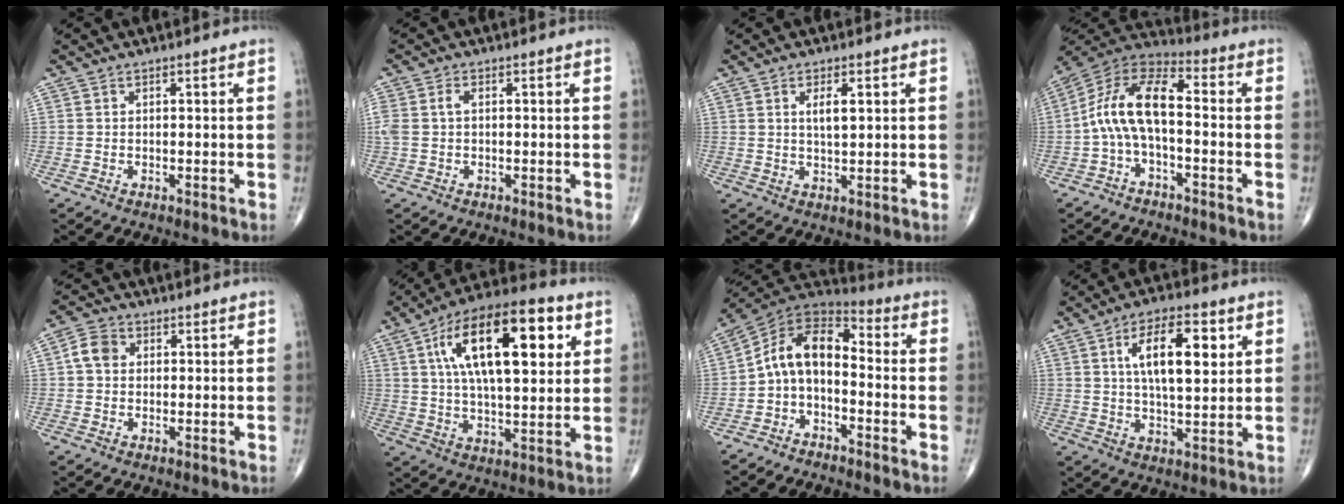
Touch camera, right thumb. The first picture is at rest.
{"total": 3.5, "force": [0.4, 2.2, 2.7], "torque": [-0.080, 0.016, 0.008]}
{"total": 3.5, "force": [1.3, 1.1, 3.1], "torque": [-0.052, -0.007, 0.021]}
{"total": 12.1, "force": [-1.5, 5.6, 10.6], "torque": [-0.199, 0.050, -0.041]}
{"total": 4.3, "force": [0.5, 3.5, 2.4], "torque": [-0.040, 0.011, 0.003]}
{"total": 21.6, "force": [7.0, 8.8, 18.4], "torque": [-0.288, 0.002, 0.108]}
{"total": 10.7, "force": [-2.2, 6.5, 8.3], "torque": [-0.130, 0.071, -0.056]}
{"total": 12.4, "force": [3.8, 4.9, 10.7], "torque": [-0.161, -0.008, 0.064]}